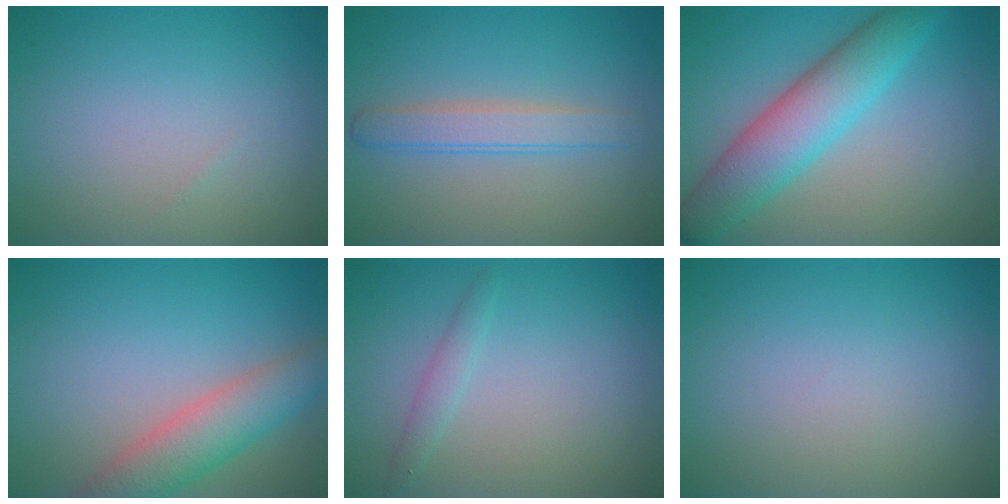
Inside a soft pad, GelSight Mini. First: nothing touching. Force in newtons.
{"total": 2.7, "press": 2.7, "slide": 0.1}
{"total": 6.8, "press": 6.8, "slide": 0.2}
{"total": 5.4, "press": 5.3, "slide": 0.6}
{"total": 1.3, "press": 1.3, "slide": 0.1}
{"total": 0.0}